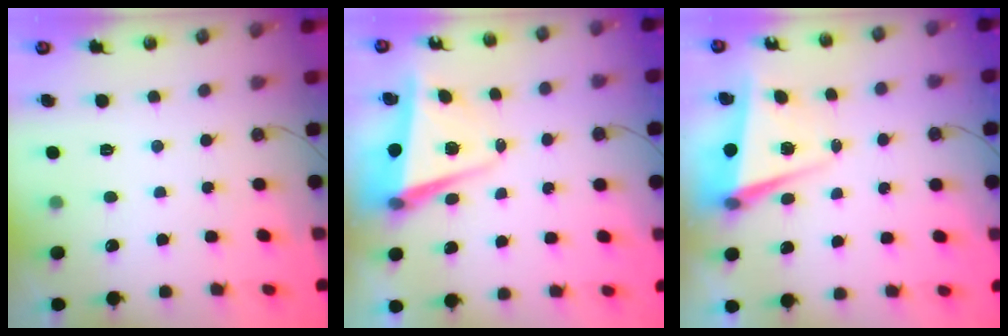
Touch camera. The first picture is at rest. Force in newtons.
{"total": 5.6, "press": 5.4, "slide": 1.3}
{"total": 5.5, "press": 5.4, "slide": 1.0}